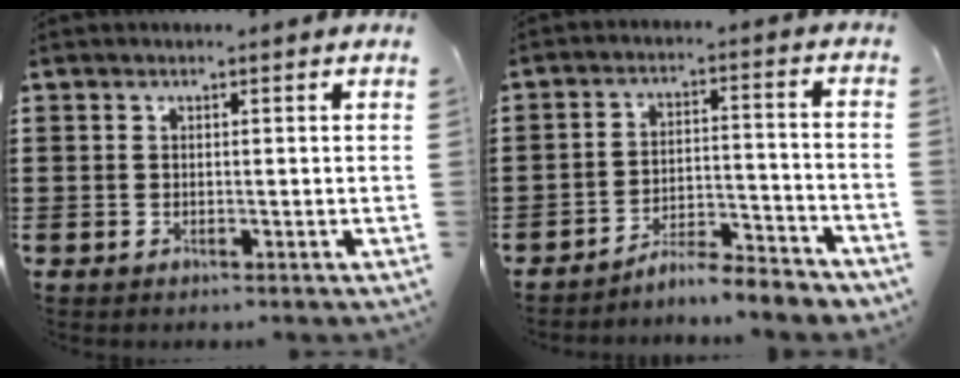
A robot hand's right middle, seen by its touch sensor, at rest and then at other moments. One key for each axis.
{"total": 5.8, "fx": -5.7, "fy": -0.1, "fz": 0.7, "tx": -0.011, "ty": 0.001, "tz": -0.116}